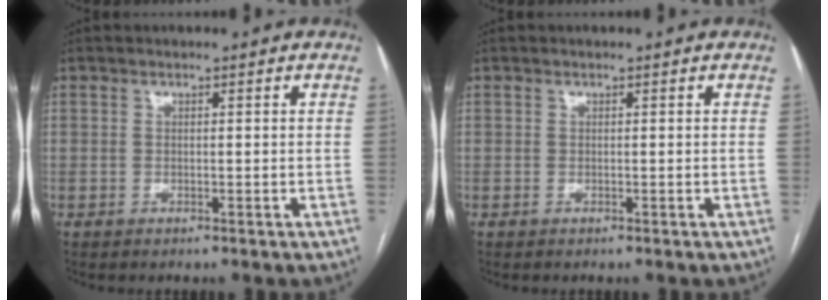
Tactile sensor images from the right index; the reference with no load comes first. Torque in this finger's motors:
{"motor_torque": [0.01, 0.02, 0.00, 0.00]}